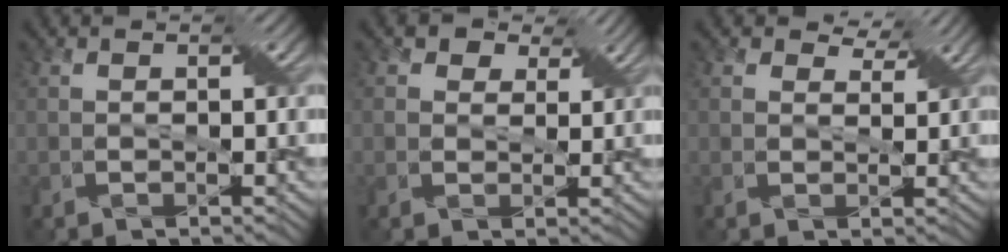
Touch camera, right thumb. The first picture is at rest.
{"total": 5.2, "force": [3.3, 3.4, 2.0], "torque": [-0.048, -0.002, 0.042]}
{"total": 3.9, "force": [3.1, 1.8, 1.4], "torque": [-0.027, -0.005, 0.047]}